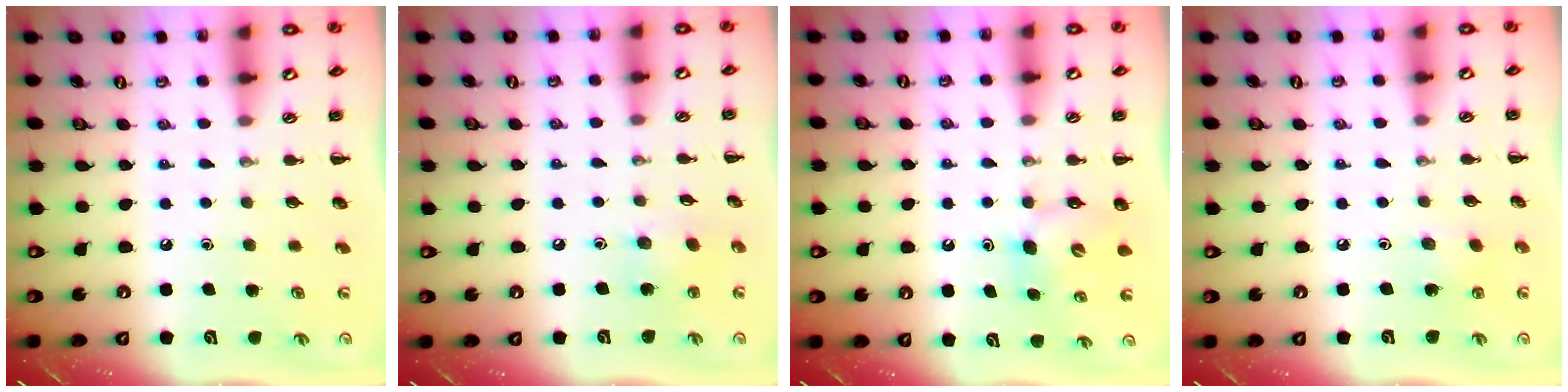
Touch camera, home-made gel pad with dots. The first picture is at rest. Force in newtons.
{"total": 6.3, "press": 6.1, "slide": 1.5}
{"total": 5.0, "press": 4.9, "slide": 0.9}
{"total": 3.1, "press": 3.0, "slide": 0.9}